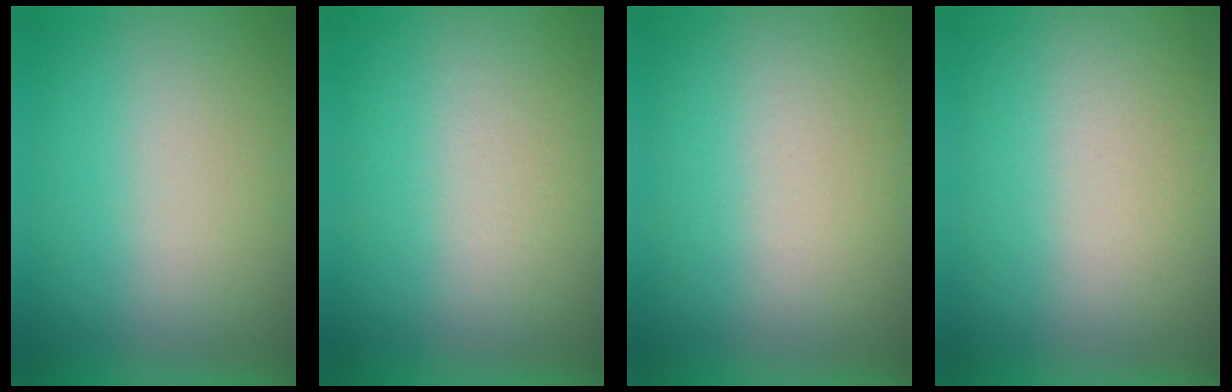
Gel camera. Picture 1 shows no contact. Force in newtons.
{"total": 2.5}
{"total": 1.4}
{"total": 1.4}